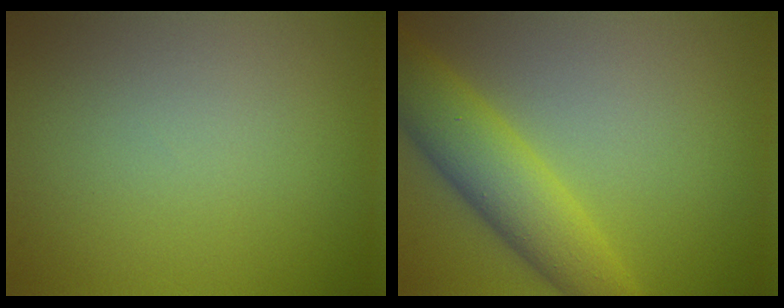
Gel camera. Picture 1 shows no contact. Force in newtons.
{"total": 5.7, "press": 5.7, "slide": 0.1}